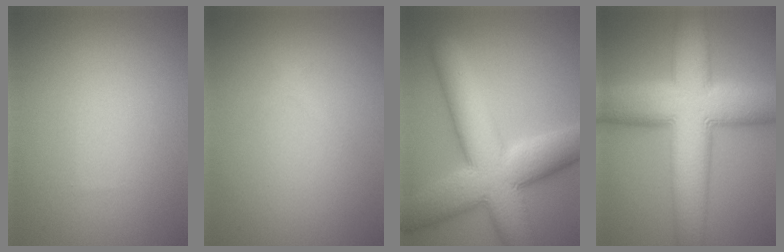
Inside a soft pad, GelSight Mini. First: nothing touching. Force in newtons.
{"total": 0.7, "press": 0.7, "slide": 0.0}
{"total": 12.0, "press": 12.0, "slide": 0.5}
{"total": 14.2, "press": 14.2, "slide": 0.4}